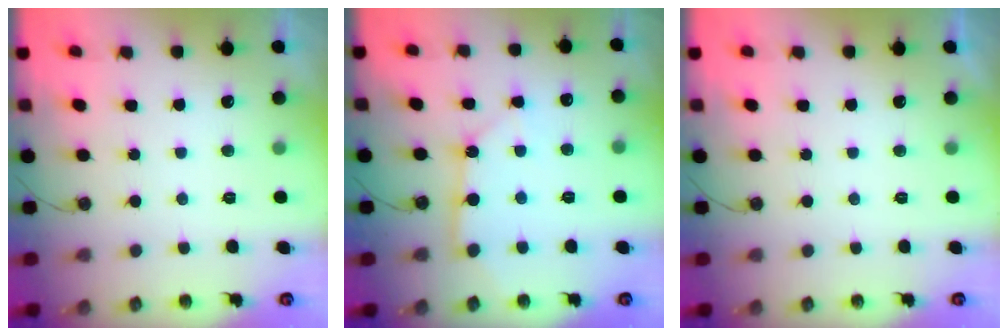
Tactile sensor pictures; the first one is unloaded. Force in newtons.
{"total": 5.6, "press": 5.6, "slide": 0.4}
{"total": 0.0}